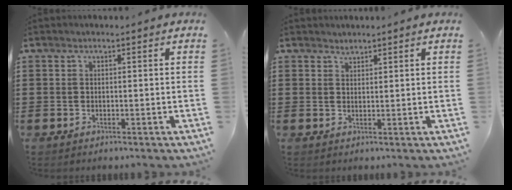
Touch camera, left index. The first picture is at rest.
{"total": 1.1, "force": [1.1, 0.1, -0.2], "torque": [0.001, -0.002, 0.023]}